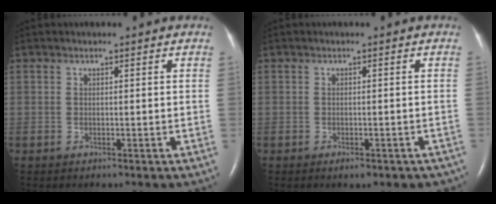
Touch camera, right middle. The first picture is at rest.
{"total": 4.1, "force": [-3.1, 1.6, 2.0], "torque": [-0.017, -0.003, -0.031]}